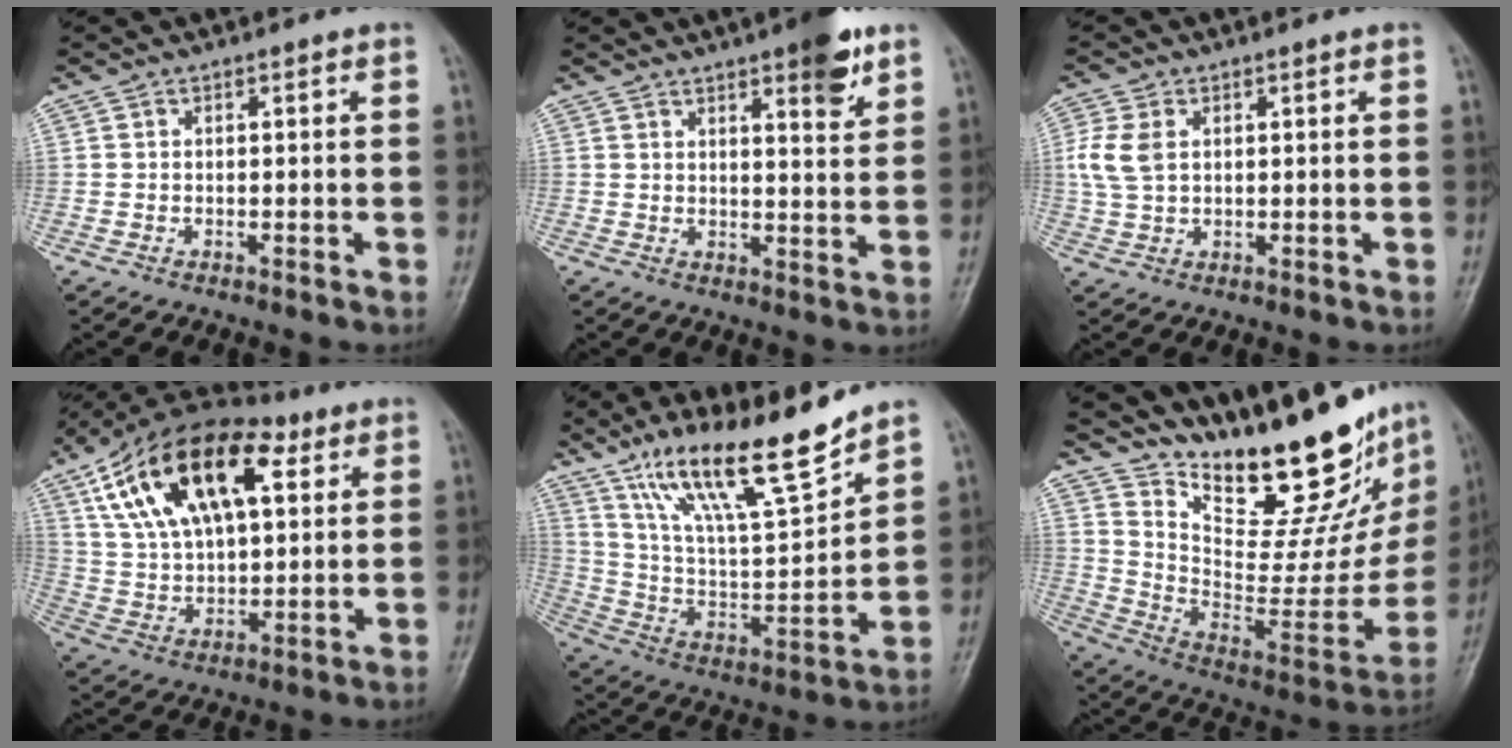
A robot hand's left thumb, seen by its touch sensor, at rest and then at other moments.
{"total": 8.2, "force": [5.0, 2.2, 6.2], "torque": [-0.071, -0.025, 0.066]}
{"total": 5.8, "force": [1.1, 4.0, 4.0], "torque": [-0.088, 0.006, 0.025]}
{"total": 24.4, "force": [10.2, 12.6, 18.2], "torque": [-0.301, -0.003, 0.178]}
{"total": 19.3, "force": [14.2, 3.6, 12.6], "torque": [-0.192, -0.071, 0.261]}
{"total": 28.3, "force": [21.2, 9.7, 15.9], "torque": [-0.210, -0.126, 0.326]}